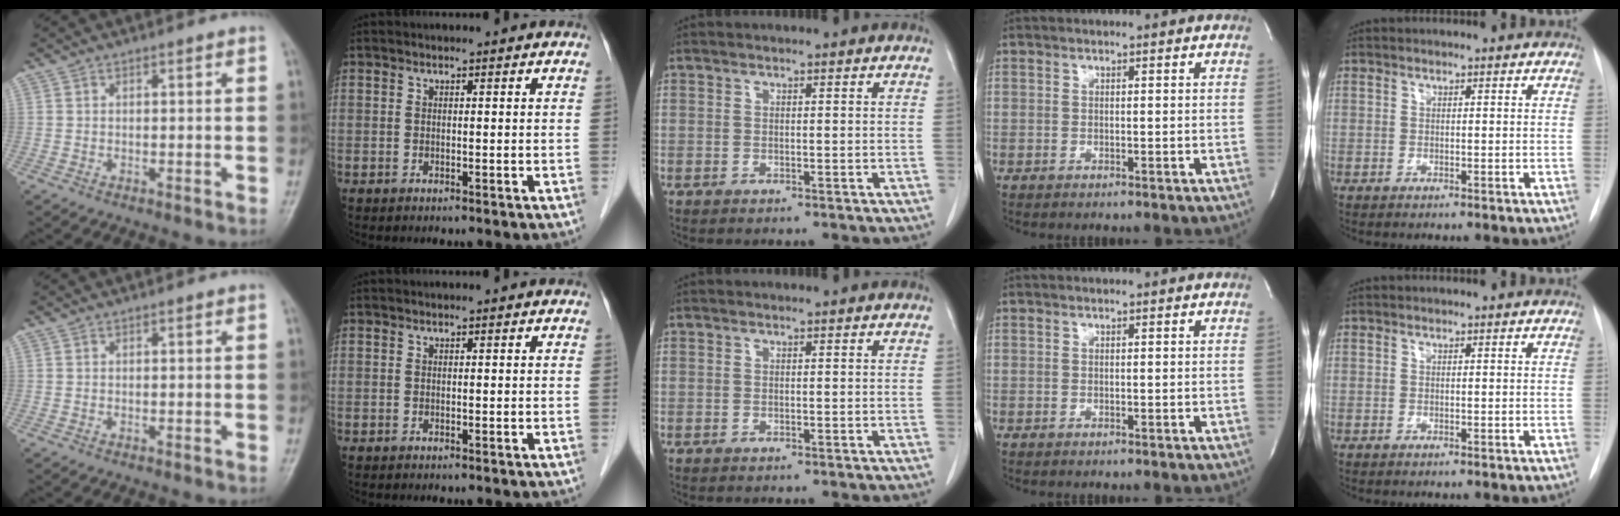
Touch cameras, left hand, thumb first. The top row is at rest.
{}